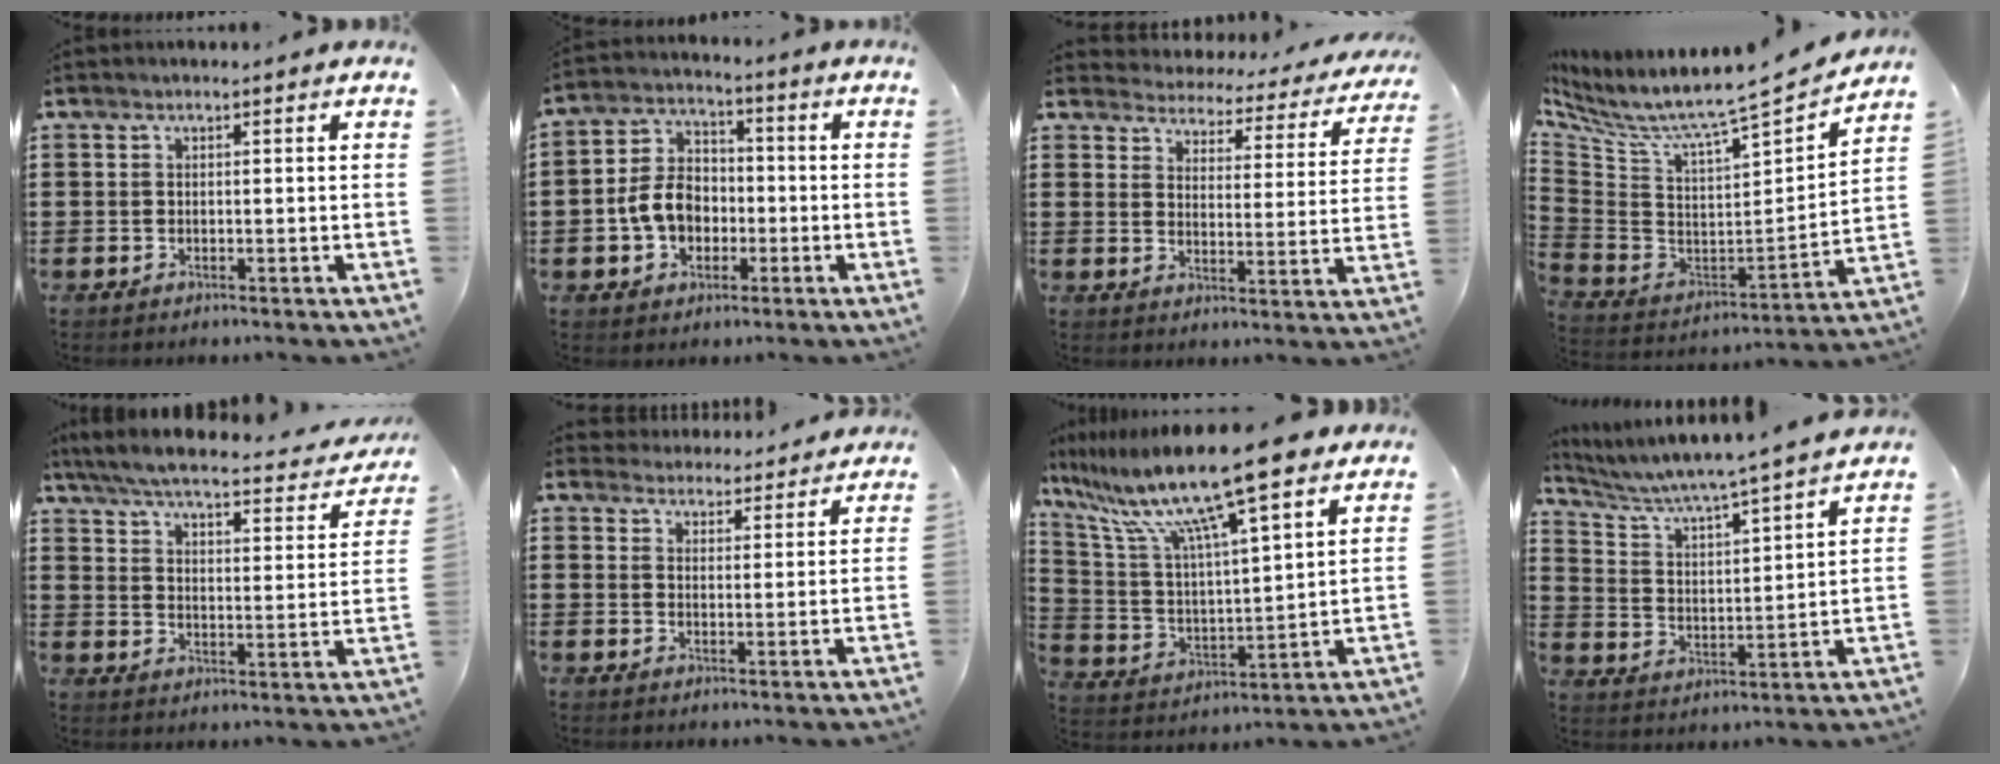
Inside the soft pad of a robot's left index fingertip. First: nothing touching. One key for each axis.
{"total": 7.6, "fx": -1.6, "fy": 6.0, "fz": 4.4, "tx": -0.115, "ty": 0.011, "tz": -0.036}
{"total": 3.0, "fx": 3.0, "fy": 0.3, "fz": -0.1, "tx": -0.021, "ty": -0.029, "tz": 0.044}
{"total": 6.0, "fx": 5.0, "fy": -0.1, "fz": 3.3, "tx": -0.091, "ty": -0.062, "tz": 0.068}
{"total": 5.4, "fx": 4.8, "fy": 0.0, "fz": 2.4, "tx": -0.070, "ty": -0.034, "tz": 0.077}
{"total": 4.0, "fx": 4.0, "fy": 0.6, "fz": -0.1, "tx": -0.015, "ty": -0.017, "tz": 0.073}
{"total": 13.7, "fx": 10.7, "fy": 0.5, "fz": 8.6, "tx": -0.203, "ty": -0.063, "tz": 0.178}
{"total": 4.7, "fx": 4.4, "fy": -0.6, "fz": 1.6, "tx": -0.055, "ty": -0.039, "tz": 0.064}